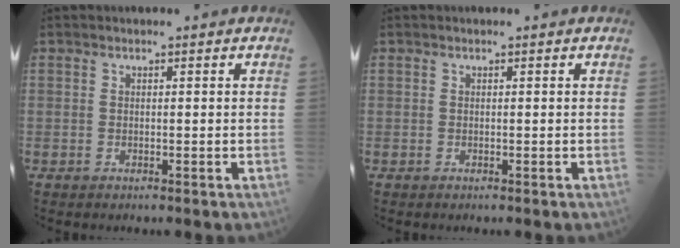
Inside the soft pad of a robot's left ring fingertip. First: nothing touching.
{"total": 0.0}